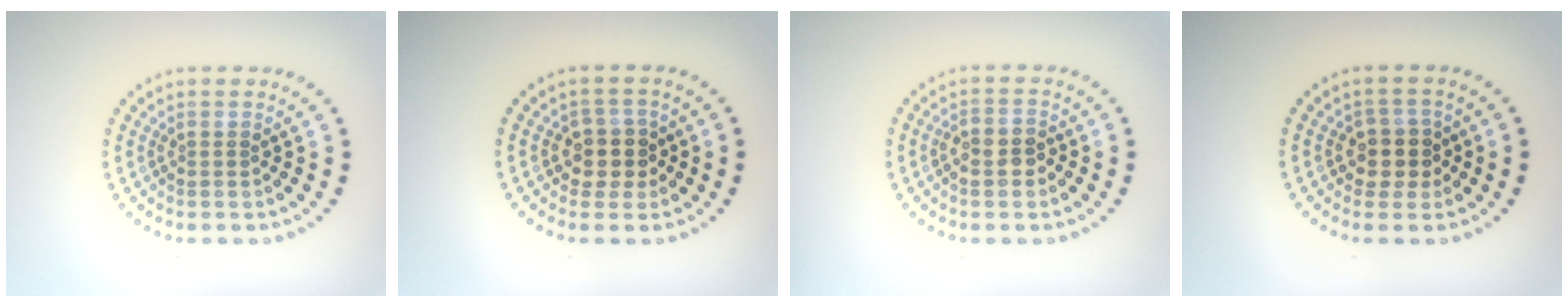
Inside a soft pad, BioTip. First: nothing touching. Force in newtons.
{"total": 2.9, "press": 2.6, "slide": 1.2}
{"total": 2.3, "press": 2.1, "slide": 0.8}
{"total": 2.9, "press": 2.6, "slide": 1.2}